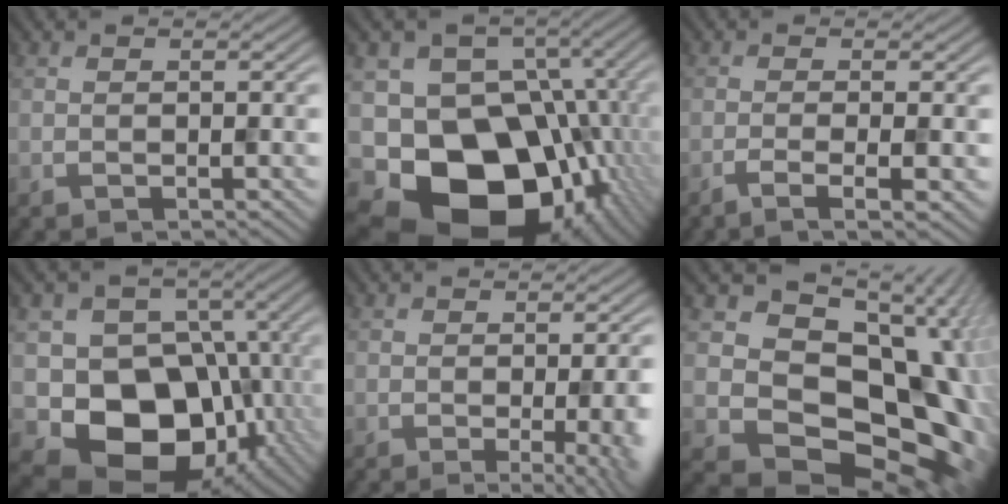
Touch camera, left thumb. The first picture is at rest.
{"total": 17.1, "force": [-6.6, 13.3, 8.6], "torque": [-0.134, -0.030, -0.085]}
{"total": 4.0, "force": [-2.1, 0.8, 3.2], "torque": [-0.043, 0.006, -0.036]}
{"total": 12.9, "force": [-3.7, 10.7, 6.1], "torque": [-0.097, -0.039, -0.058]}
{"total": 9.3, "force": [-1.9, 3.8, 8.2], "torque": [-0.054, 0.005, -0.009]}
{"total": 16.0, "force": [-0.1, 12.6, 9.9], "torque": [-0.111, -0.044, 0.046]}